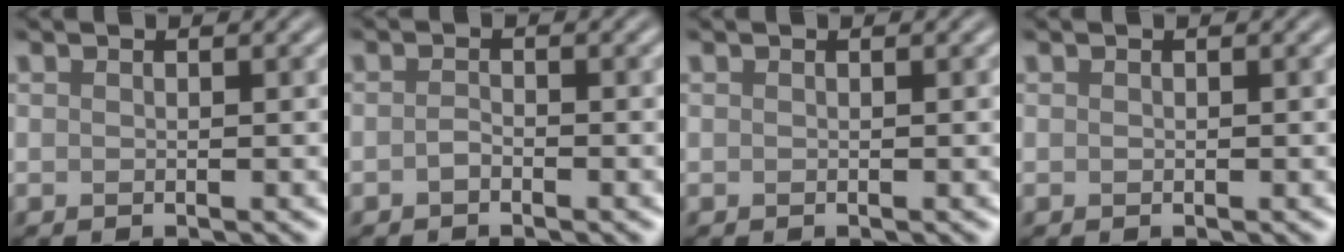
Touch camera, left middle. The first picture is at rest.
{"total": 0.8, "force": [-0.5, 0.3, 0.5], "torque": [-0.012, 0.002, -0.012]}
{"total": 0.0}
{"total": 0.0}